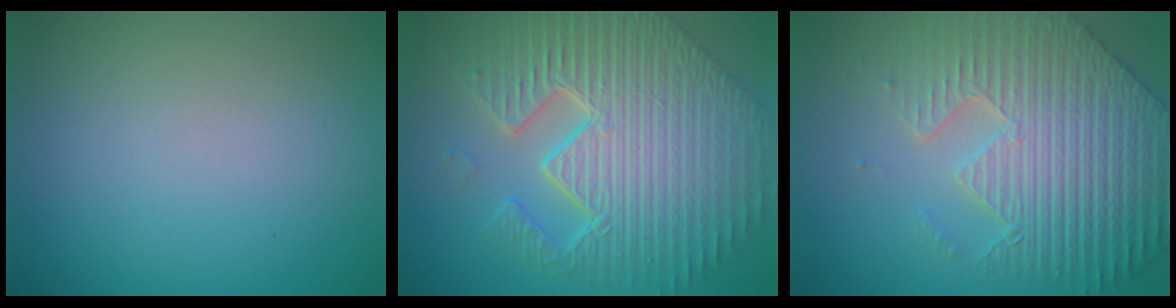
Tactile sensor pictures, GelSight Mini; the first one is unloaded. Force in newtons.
{"total": 11.4, "press": 7.4, "slide": 8.7}
{"total": 7.8, "press": 6.3, "slide": 4.7}